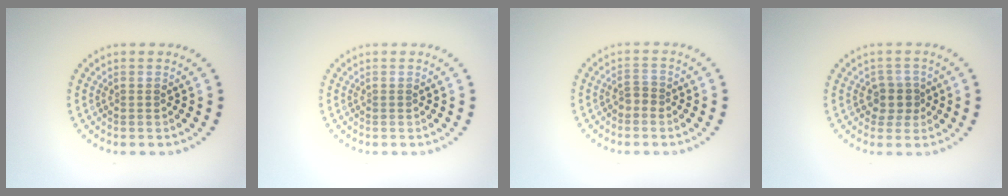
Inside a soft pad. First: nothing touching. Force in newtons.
{"total": 0.0}
{"total": 1.2, "press": 1.1, "slide": 0.5}
{"total": 2.2, "press": 1.8, "slide": 1.2}